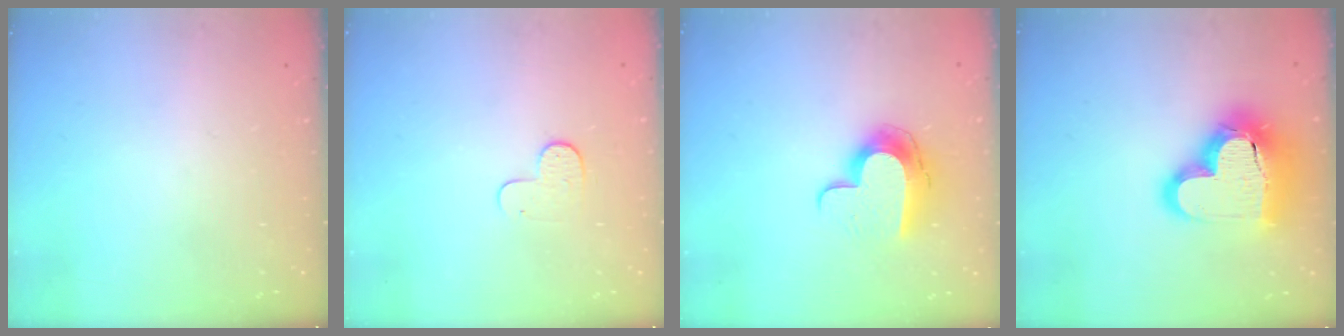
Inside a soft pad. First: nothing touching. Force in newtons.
{"total": 5.4, "press": 5.4, "slide": 0.5}
{"total": 11.6, "press": 11.6, "slide": 0.9}
{"total": 23.9, "press": 23.8, "slide": 2.0}